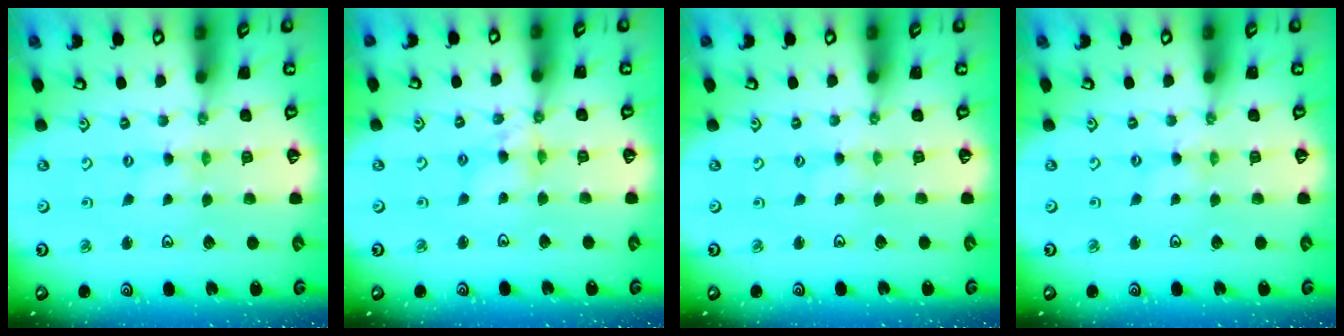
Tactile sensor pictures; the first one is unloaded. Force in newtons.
{"total": 7.1, "press": 7.1, "slide": 0.5}
{"total": 0.0}
{"total": 0.0}